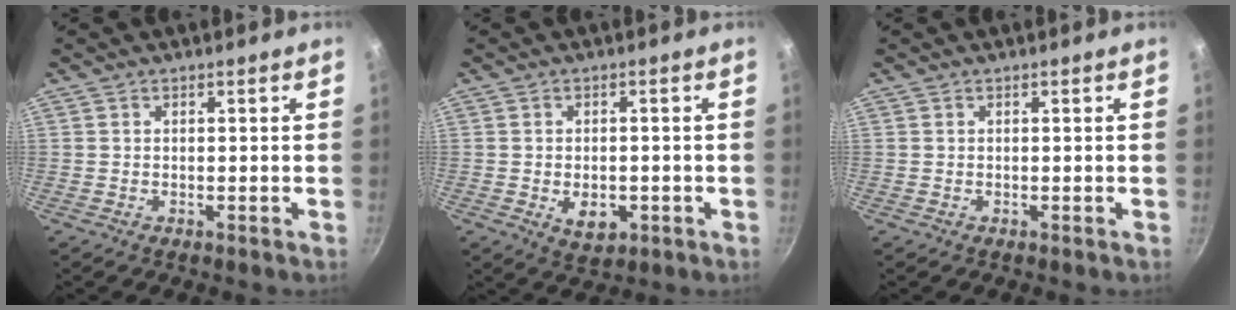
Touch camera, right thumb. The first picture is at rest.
{"total": 5.5, "force": [-1.9, 3.6, 3.6], "torque": [-0.042, 0.007, -0.021]}
{"total": 0.0}